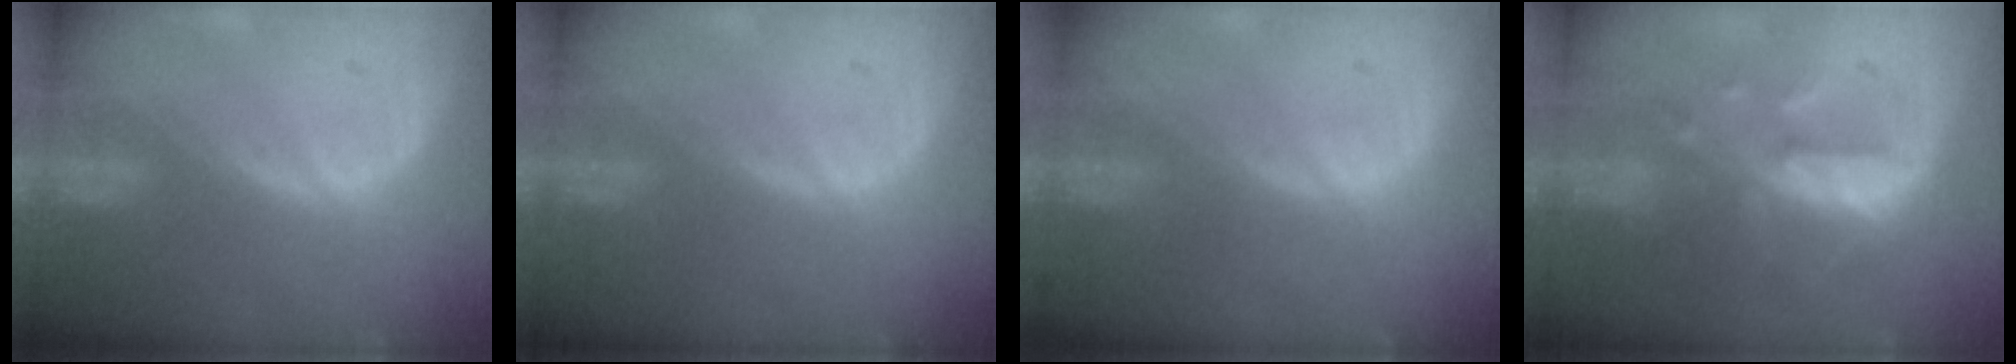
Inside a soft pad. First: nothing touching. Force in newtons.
{"total": 0.0}
{"total": 0.0}
{"total": 8.1, "press": 7.5, "slide": 3.3}